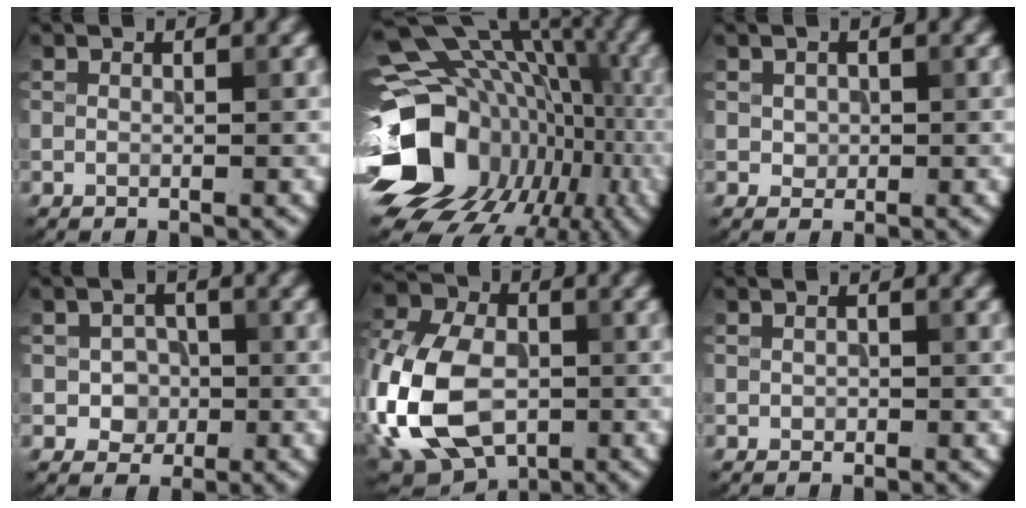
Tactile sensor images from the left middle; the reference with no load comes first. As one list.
[{"total": 17.7, "force": [-4.0, 13.6, 10.6], "torque": [-0.183, 0.010, -0.055]}, {"total": 1.0, "force": [0.2, 1.0, 0.4], "torque": [-0.004, -0.004, 0.006]}, {"total": 2.5, "force": [-0.4, 2.2, 1.1], "torque": [-0.013, -0.003, -0.009]}, {"total": 13.7, "force": [-3.4, 9.1, 9.7], "torque": [-0.226, -0.008, -0.083]}, {"total": 0.5, "force": [-0.1, 0.4, 0.2], "torque": [-0.001, -0.003, -0.001]}]